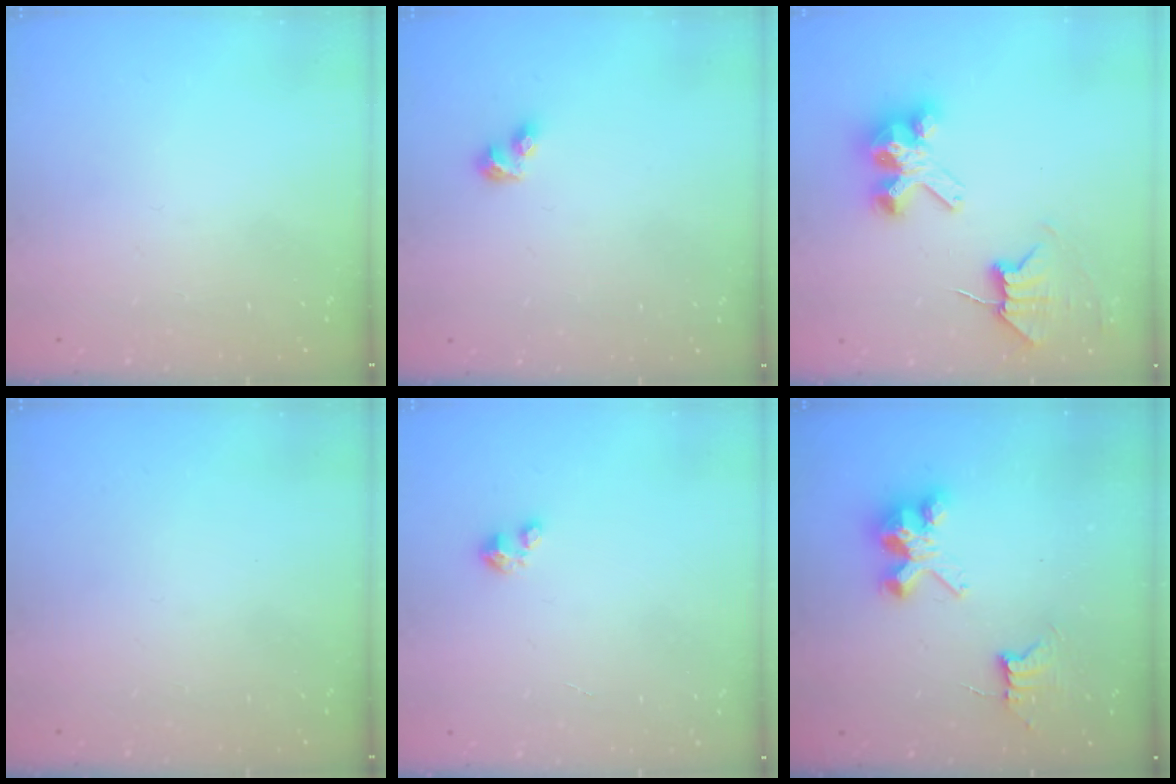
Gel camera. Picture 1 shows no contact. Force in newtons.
{"total": 3.4, "press": 3.3, "slide": 1.0}
{"total": 7.8, "press": 7.7, "slide": 1.0}
{"total": 0.0}
{"total": 1.5, "press": 1.5, "slide": 0.1}
{"total": 8.7, "press": 8.7, "slide": 0.6}